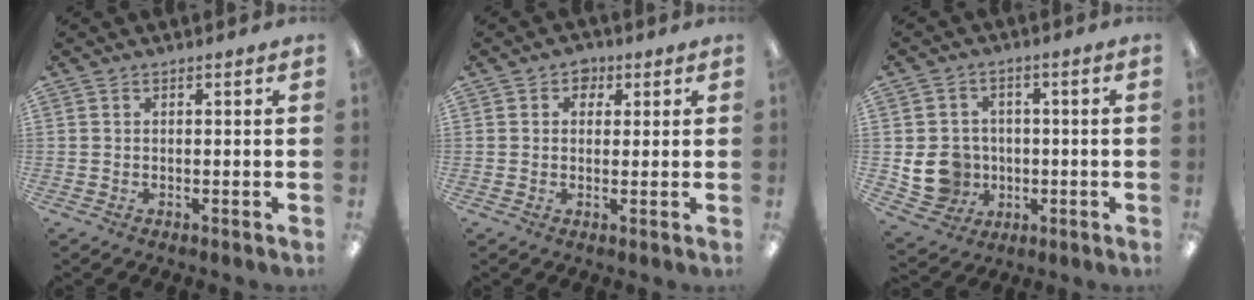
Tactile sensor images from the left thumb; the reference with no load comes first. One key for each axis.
{"total": 3.0, "fx": 1.4, "fy": 2.4, "fz": 1.1, "tx": -0.001, "ty": -0.002, "tz": 0.020}
{"total": 9.3, "fx": -1.1, "fy": 8.7, "fz": 3.1, "tx": -0.080, "ty": 0.011, "tz": -0.009}